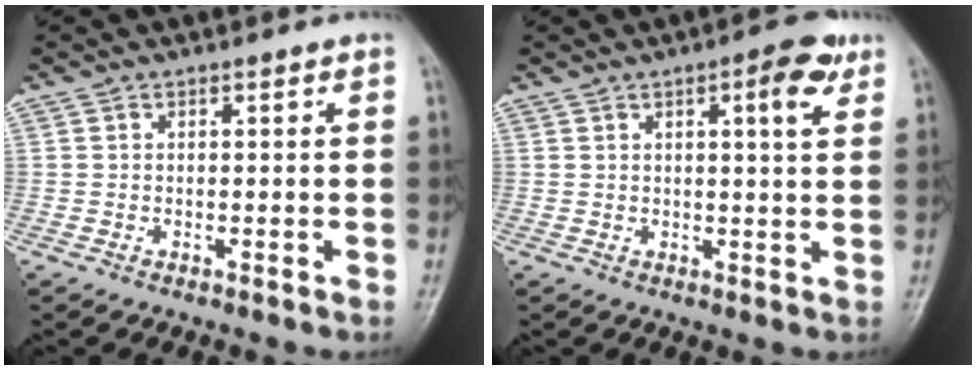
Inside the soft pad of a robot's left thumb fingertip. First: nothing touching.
{"total": 6.0, "force": [2.8, 1.6, 5.0], "torque": [-0.060, -0.008, 0.033]}